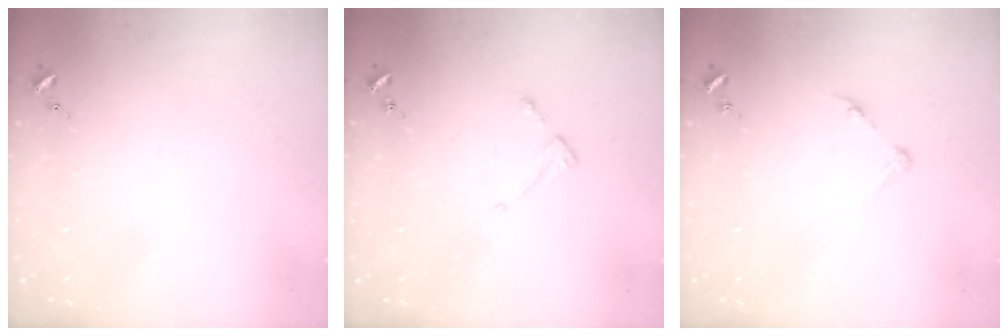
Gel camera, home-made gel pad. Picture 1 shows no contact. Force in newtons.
{"total": 3.2, "press": 3.2, "slide": 0.4}
{"total": 4.4, "press": 4.3, "slide": 0.5}